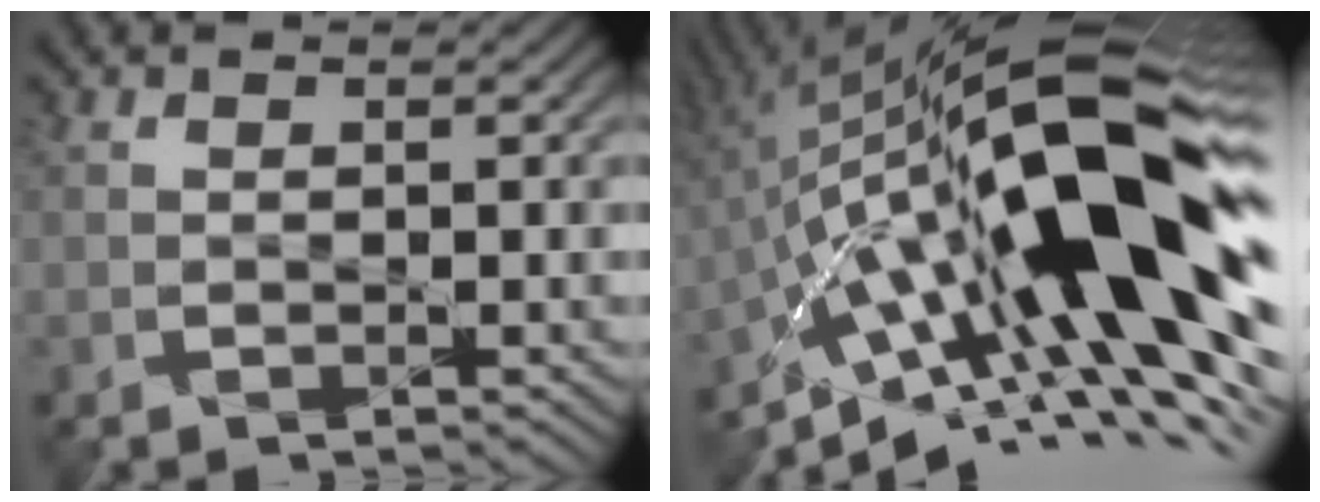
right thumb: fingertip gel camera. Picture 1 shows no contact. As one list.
[{"total": 19.5, "force": [-2.0, 6.2, 18.3], "torque": [-0.308, 0.026, -0.065]}]